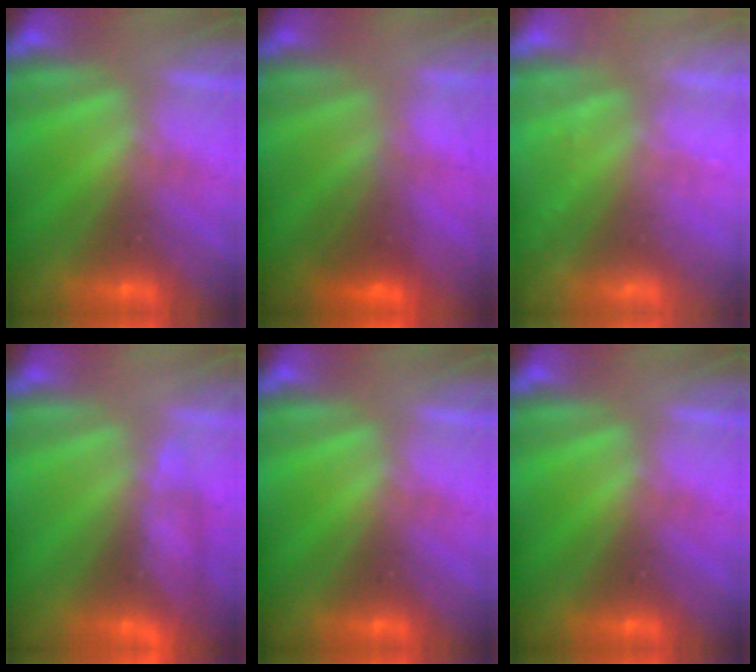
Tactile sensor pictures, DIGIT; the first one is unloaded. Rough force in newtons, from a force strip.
{"total": 3.3}
{"total": 2.2}
{"total": 5.9}
{"total": 0.0}
{"total": 0.0}